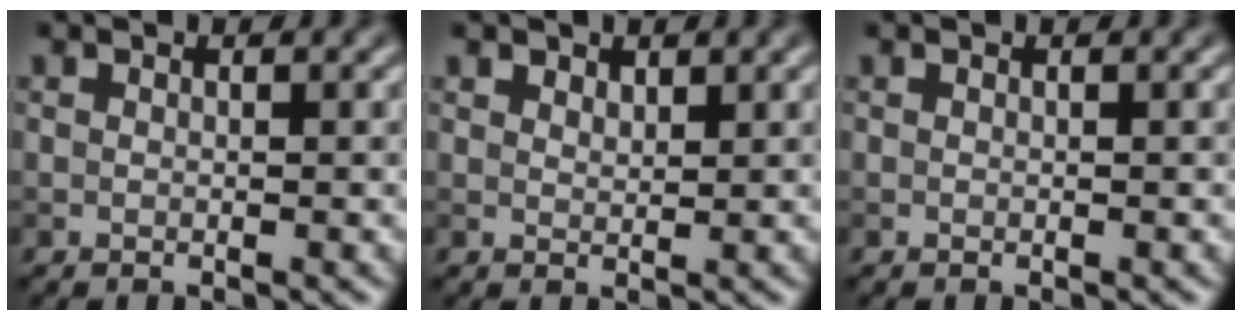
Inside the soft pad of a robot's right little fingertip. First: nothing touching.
{"total": 1.2, "force": [1.0, 0.6, 0.3], "torque": [-0.004, -0.003, 0.017]}
{"total": 0.0}